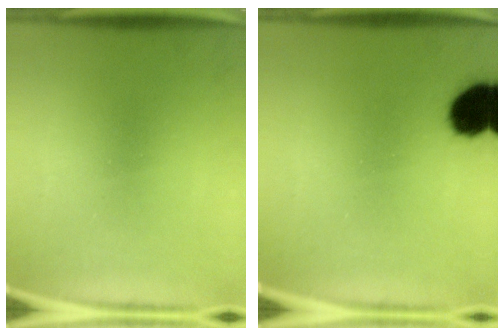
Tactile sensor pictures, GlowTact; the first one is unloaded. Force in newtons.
{"total": 10.5}